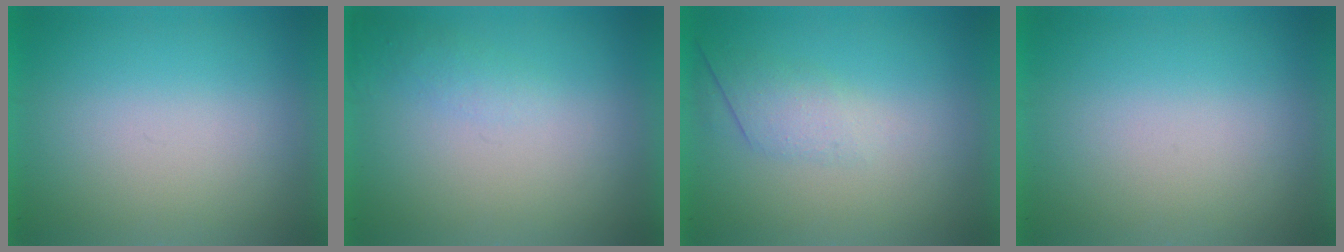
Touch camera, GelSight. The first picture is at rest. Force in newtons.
{"total": 1.2}
{"total": 2.6}
{"total": 0.0}